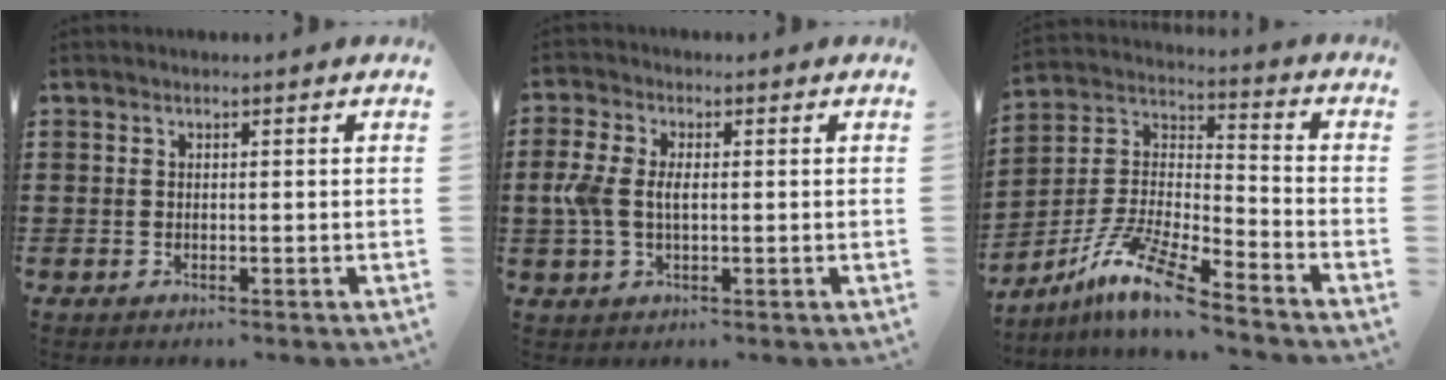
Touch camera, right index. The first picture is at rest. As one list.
[{"total": 4.9, "force": [0.0, 2.8, 4.0], "torque": [-0.110, -0.002, -0.010]}, {"total": 10.9, "force": [-8.5, 1.0, 6.8], "torque": [-0.154, -0.003, -0.174]}]